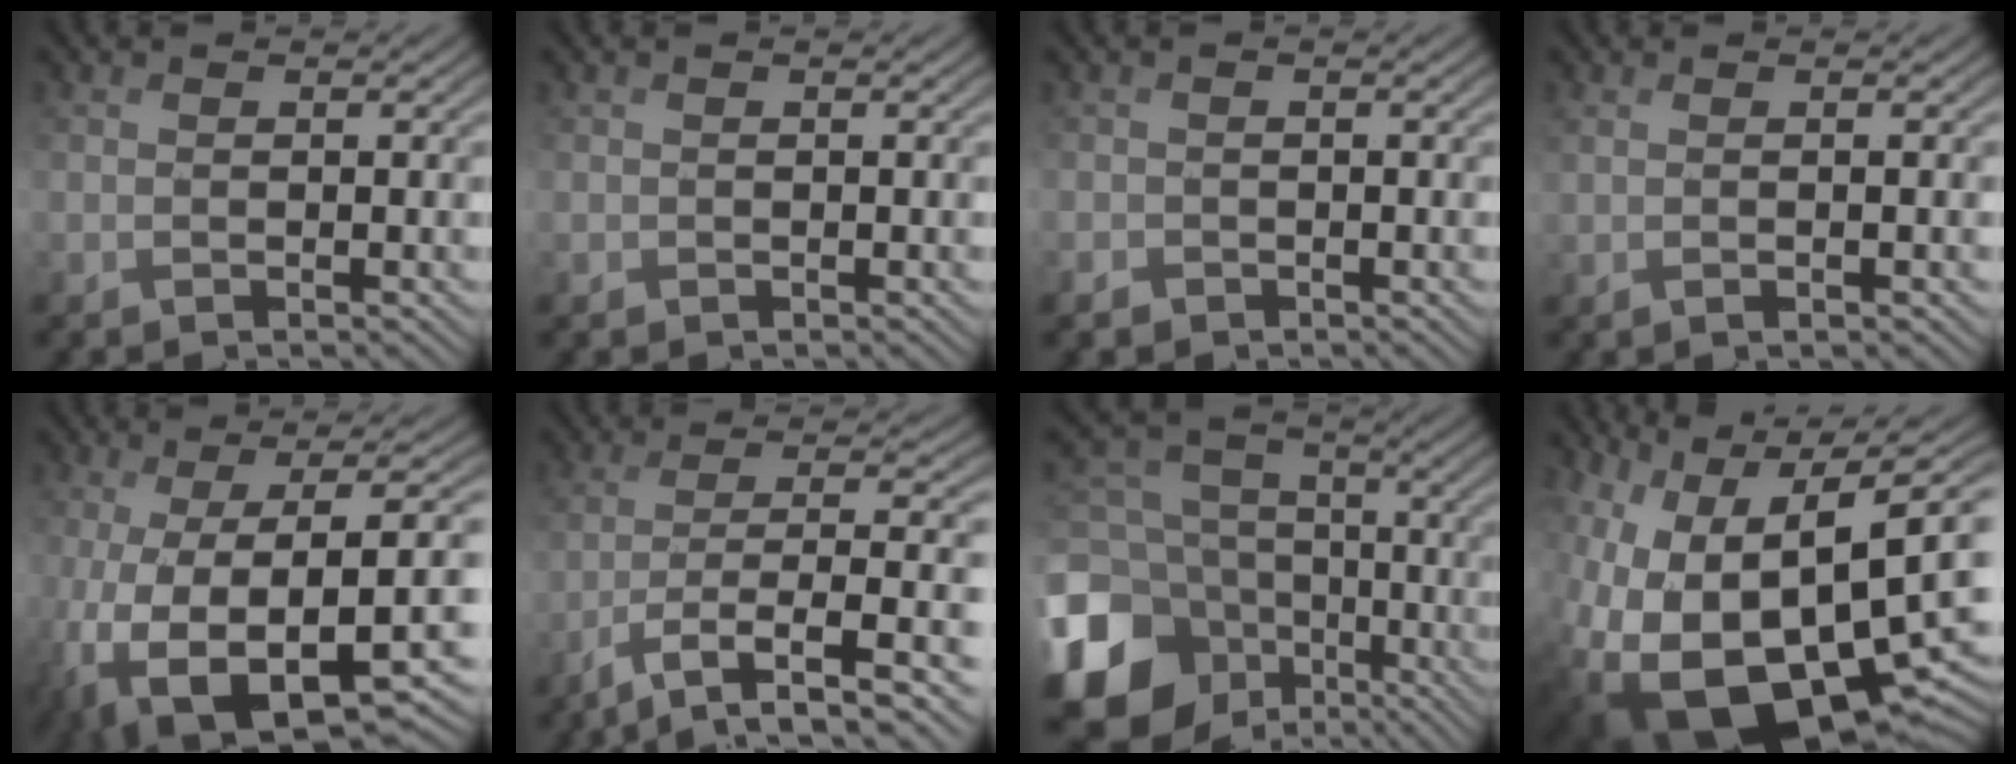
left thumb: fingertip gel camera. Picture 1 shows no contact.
{"total": 0.5, "force": [-0.2, 0.3, -0.3], "torque": [0.007, -0.003, -0.003]}
{"total": 1.7, "force": [-1.1, 1.2, -0.1], "torque": [0.002, -0.006, -0.030]}
{"total": 2.0, "force": [0.3, 0.5, 1.9], "torque": [-0.027, 0.003, 0.000]}
{"total": 15.1, "force": [-5.4, 5.9, 12.8], "torque": [-0.257, -0.038, -0.062]}
{"total": 9.8, "force": [-3.6, 3.4, 8.5], "torque": [-0.162, -0.014, -0.059]}
{"total": 16.6, "force": [-5.8, 13.5, 7.7], "torque": [-0.256, -0.034, -0.100]}
{"total": 20.6, "force": [-4.5, 13.6, 14.8], "torque": [-0.278, -0.025, -0.023]}